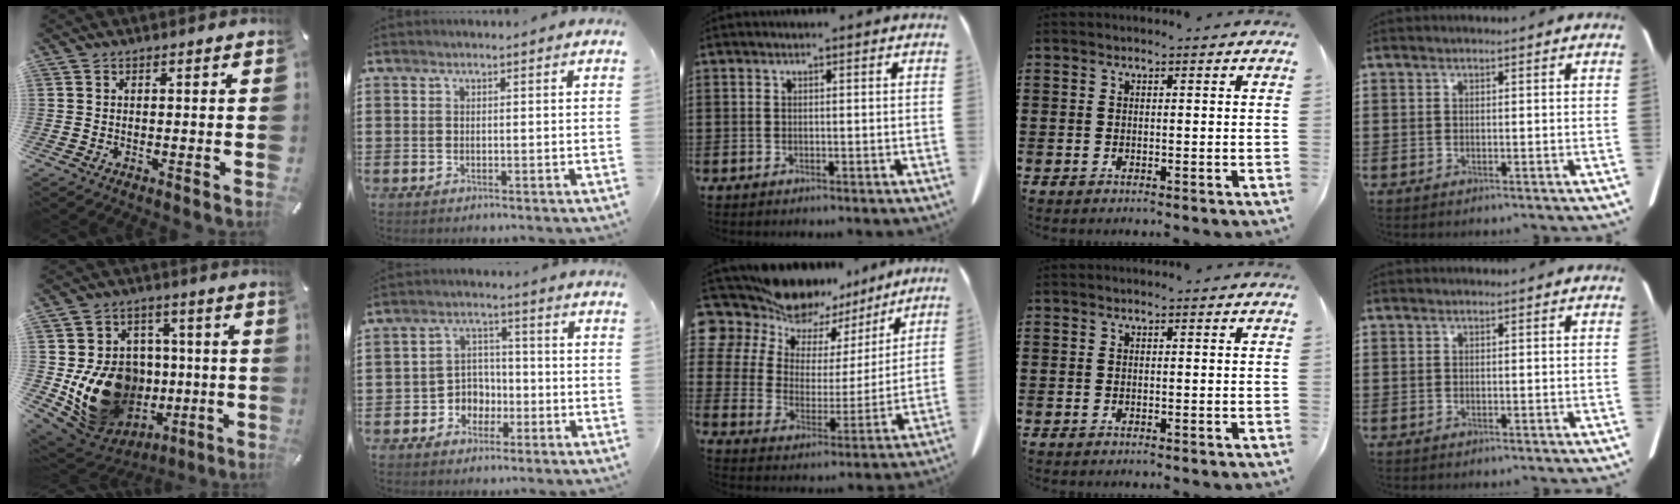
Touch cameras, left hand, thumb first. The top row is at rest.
{"thumb": {"total": 19.2, "force": [-2.5, 16.5, 9.6], "torque": [-0.165, 0.000, -0.013]}, "index": {"total": 4.5, "force": [-2.1, 3.8, 1.0], "torque": [-0.032, 0.011, -0.044]}, "middle": {"total": 10.7, "force": [9.5, 4.9, 1.1], "torque": [-0.070, -0.079, 0.177]}}